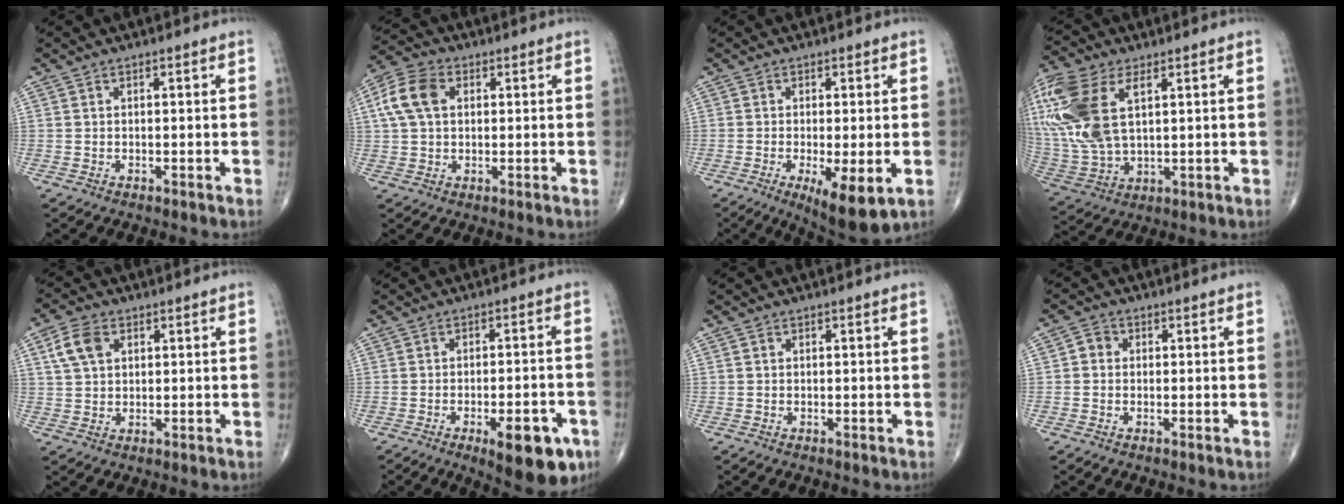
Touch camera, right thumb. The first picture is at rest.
{"total": 8.6, "force": [2.0, 5.9, 6.0], "torque": [-0.123, 0.017, 0.033]}
{"total": 9.2, "force": [-2.9, 2.6, 8.3], "torque": [-0.130, -0.023, -0.042]}
{"total": 20.2, "force": [6.3, 10.8, 15.9], "torque": [-0.382, -0.007, 0.123]}
{"total": 6.2, "force": [2.3, 4.2, 4.0], "torque": [-0.071, 0.002, 0.043]}
{"total": 11.9, "force": [-5.6, 4.3, 9.5], "torque": [-0.105, 0.018, -0.067]}
{"total": 0.0}
{"total": 2.3, "force": [0.0, 2.1, 1.0], "torque": [-0.006, 0.005, -0.006]}